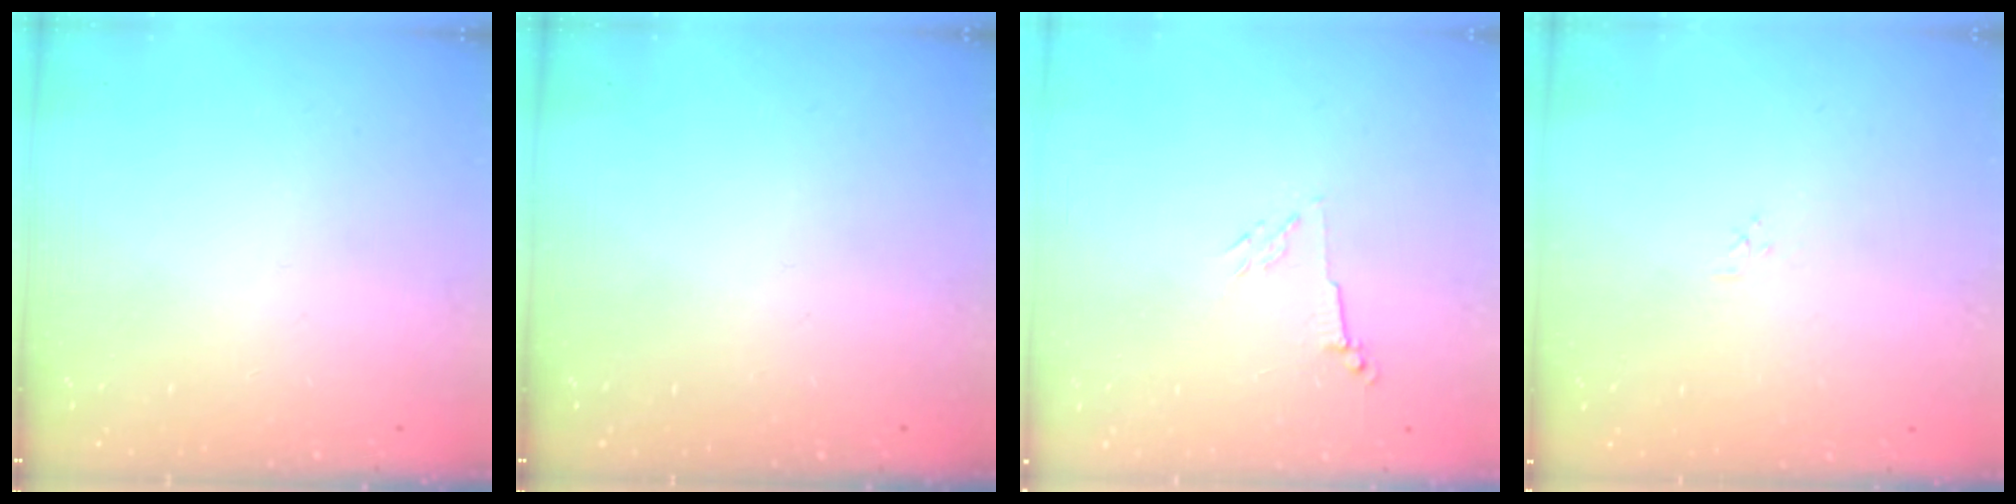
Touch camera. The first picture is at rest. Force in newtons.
{"total": 0.0}
{"total": 2.8, "press": 2.7, "slide": 0.6}
{"total": 2.9, "press": 2.9, "slide": 0.3}